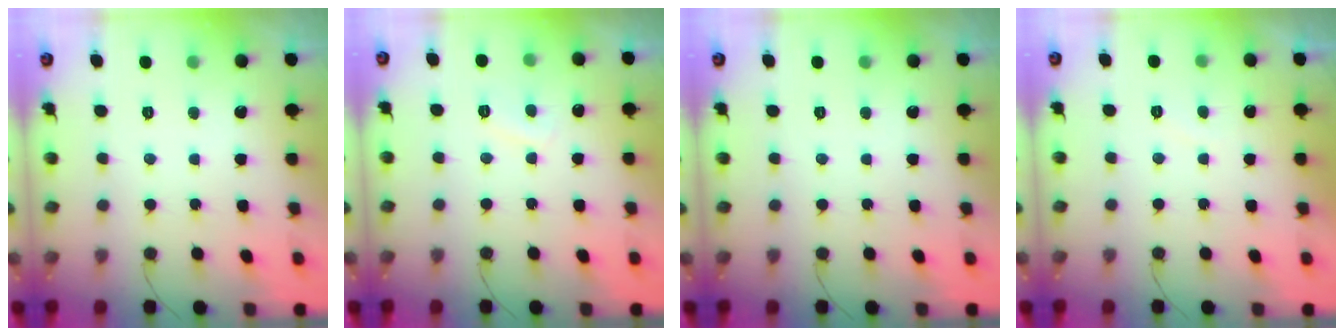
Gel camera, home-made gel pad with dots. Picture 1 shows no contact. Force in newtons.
{"total": 3.0, "press": 3.0, "slide": 0.5}
{"total": 0.0}
{"total": 0.6, "press": 0.3, "slide": 0.5}